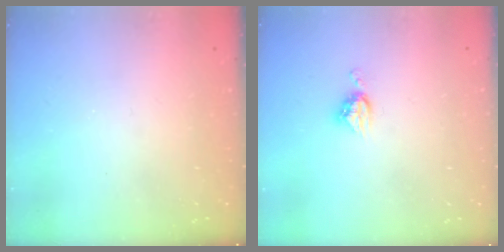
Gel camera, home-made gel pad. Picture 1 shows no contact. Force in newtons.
{"total": 5.4, "press": 5.4, "slide": 0.1}